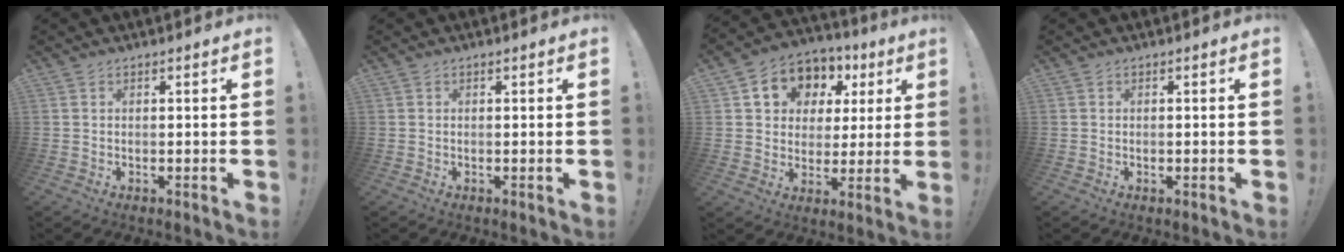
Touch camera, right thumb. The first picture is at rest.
{"total": 0.6, "force": [0.0, -0.4, 0.5], "torque": [-0.005, -0.003, 0.000]}
{"total": 10.9, "force": [4.4, 9.2, 3.9], "torque": [-0.062, -0.026, 0.089]}
{"total": 0.0}